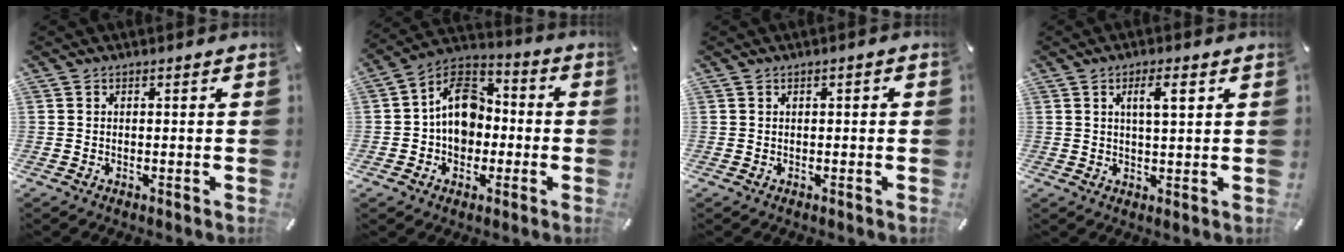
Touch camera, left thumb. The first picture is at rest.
{"total": 12.2, "force": [-1.0, 10.1, 6.8], "torque": [-0.119, 0.023, -0.018]}
{"total": 0.8, "force": [0.0, 0.5, 0.7], "torque": [-0.012, 0.003, -0.001]}
{"total": 5.4, "force": [2.0, 1.3, 4.8], "torque": [-0.083, -0.001, 0.027]}